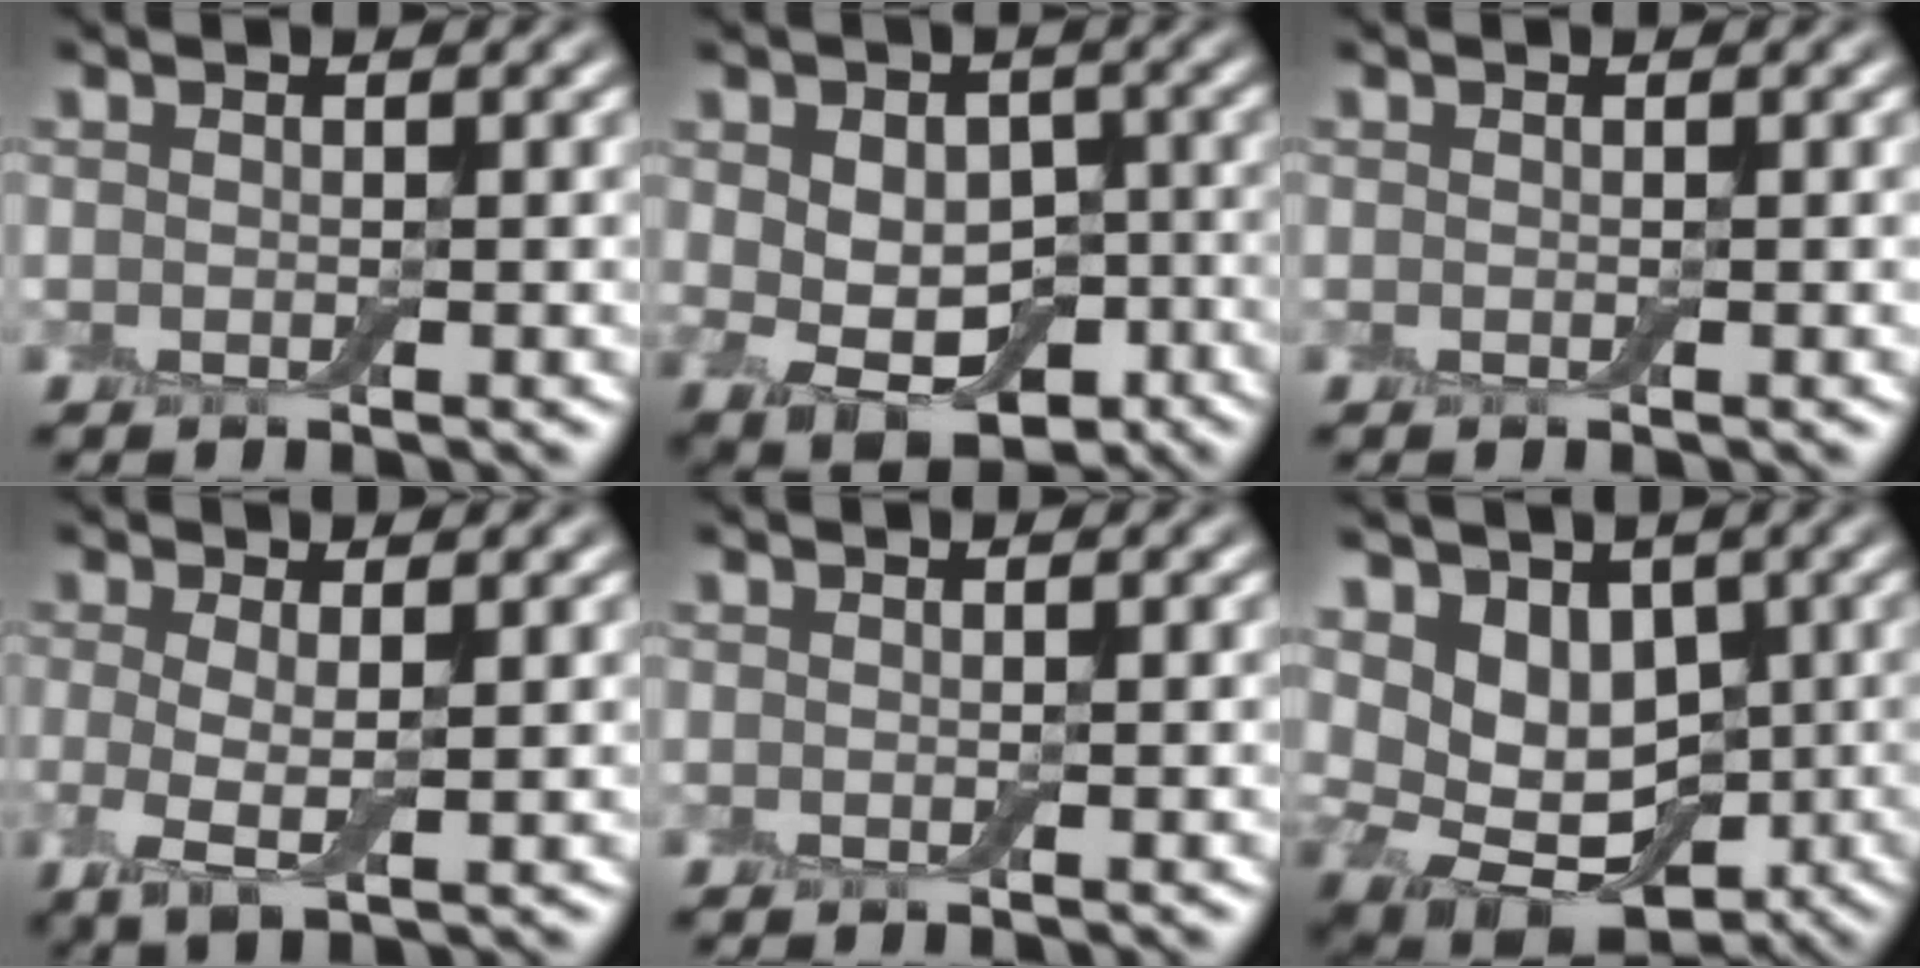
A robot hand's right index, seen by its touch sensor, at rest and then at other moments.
{"total": 7.5, "force": [-1.1, 5.2, 5.4], "torque": [-0.089, -0.017, -0.012]}
{"total": 0.0}
{"total": 2.9, "force": [-0.1, 0.8, 2.8], "torque": [-0.059, -0.008, -0.003]}
{"total": 0.0}
{"total": 7.0, "force": [0.4, 5.1, 4.7], "torque": [-0.069, -0.016, 0.007]}